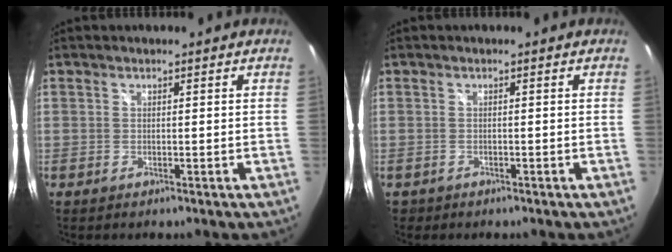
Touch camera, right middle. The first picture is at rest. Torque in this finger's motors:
{"motor_torque": [-0.22, -0.28, 0.01, 0.00]}